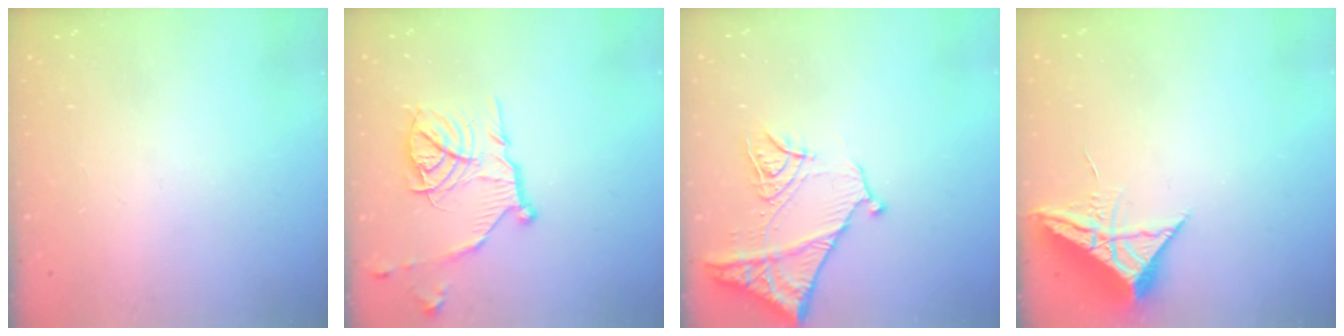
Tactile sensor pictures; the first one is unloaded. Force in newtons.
{"total": 14.6, "press": 14.5, "slide": 1.3}
{"total": 11.9, "press": 11.8, "slide": 1.4}
{"total": 10.0, "press": 9.9, "slide": 0.8}